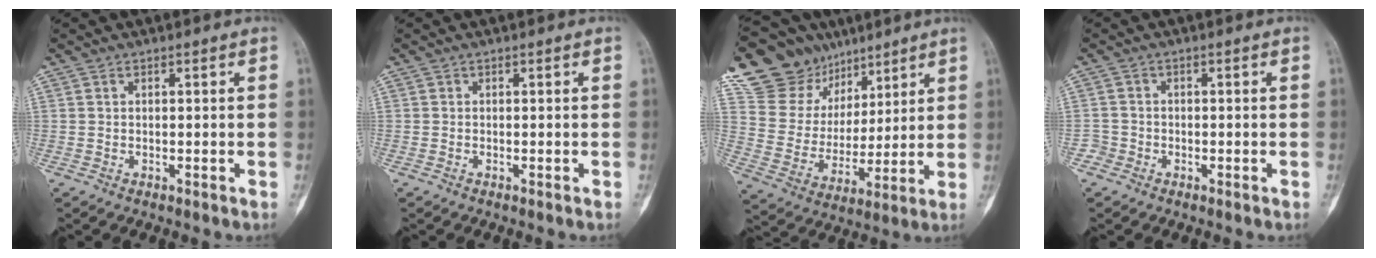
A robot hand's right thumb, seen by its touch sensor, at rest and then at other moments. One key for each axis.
{"total": 0.0}
{"total": 19.3, "fx": 12.9, "fy": 13.6, "fz": 4.5, "tx": -0.043, "ty": -0.022, "tz": 0.247}
{"total": 1.8, "fx": -1.1, "fy": 1.4, "fz": -0.3, "tx": 0.012, "ty": 0.009, "tz": -0.028}